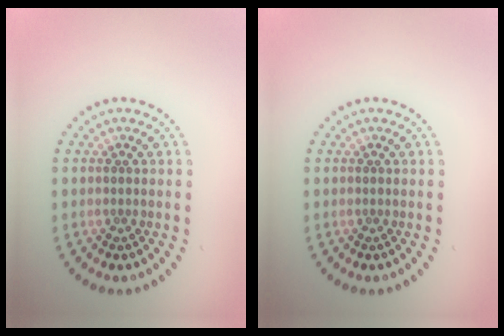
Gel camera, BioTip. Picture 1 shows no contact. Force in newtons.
{"total": 0.0}